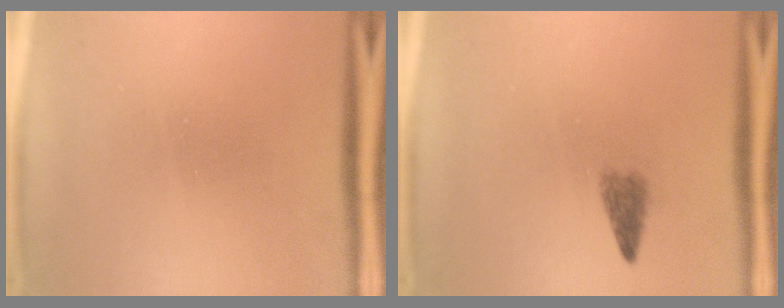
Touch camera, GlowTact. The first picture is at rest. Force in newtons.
{"total": 2.2}